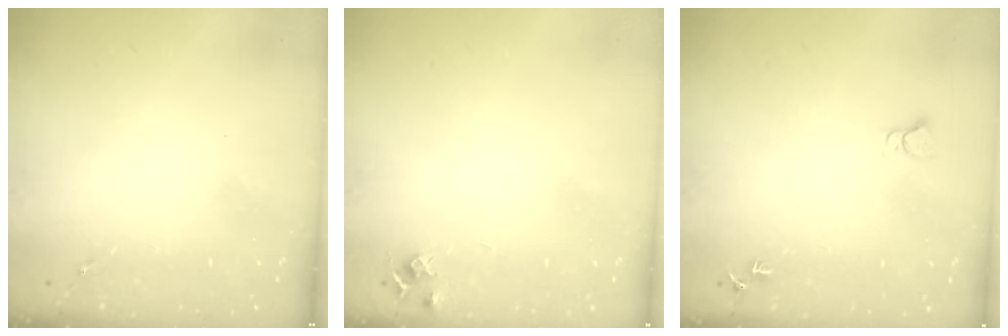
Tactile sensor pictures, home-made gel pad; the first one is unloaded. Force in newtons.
{"total": 5.2, "press": 5.2, "slide": 0.7}
{"total": 4.6, "press": 4.6, "slide": 0.5}